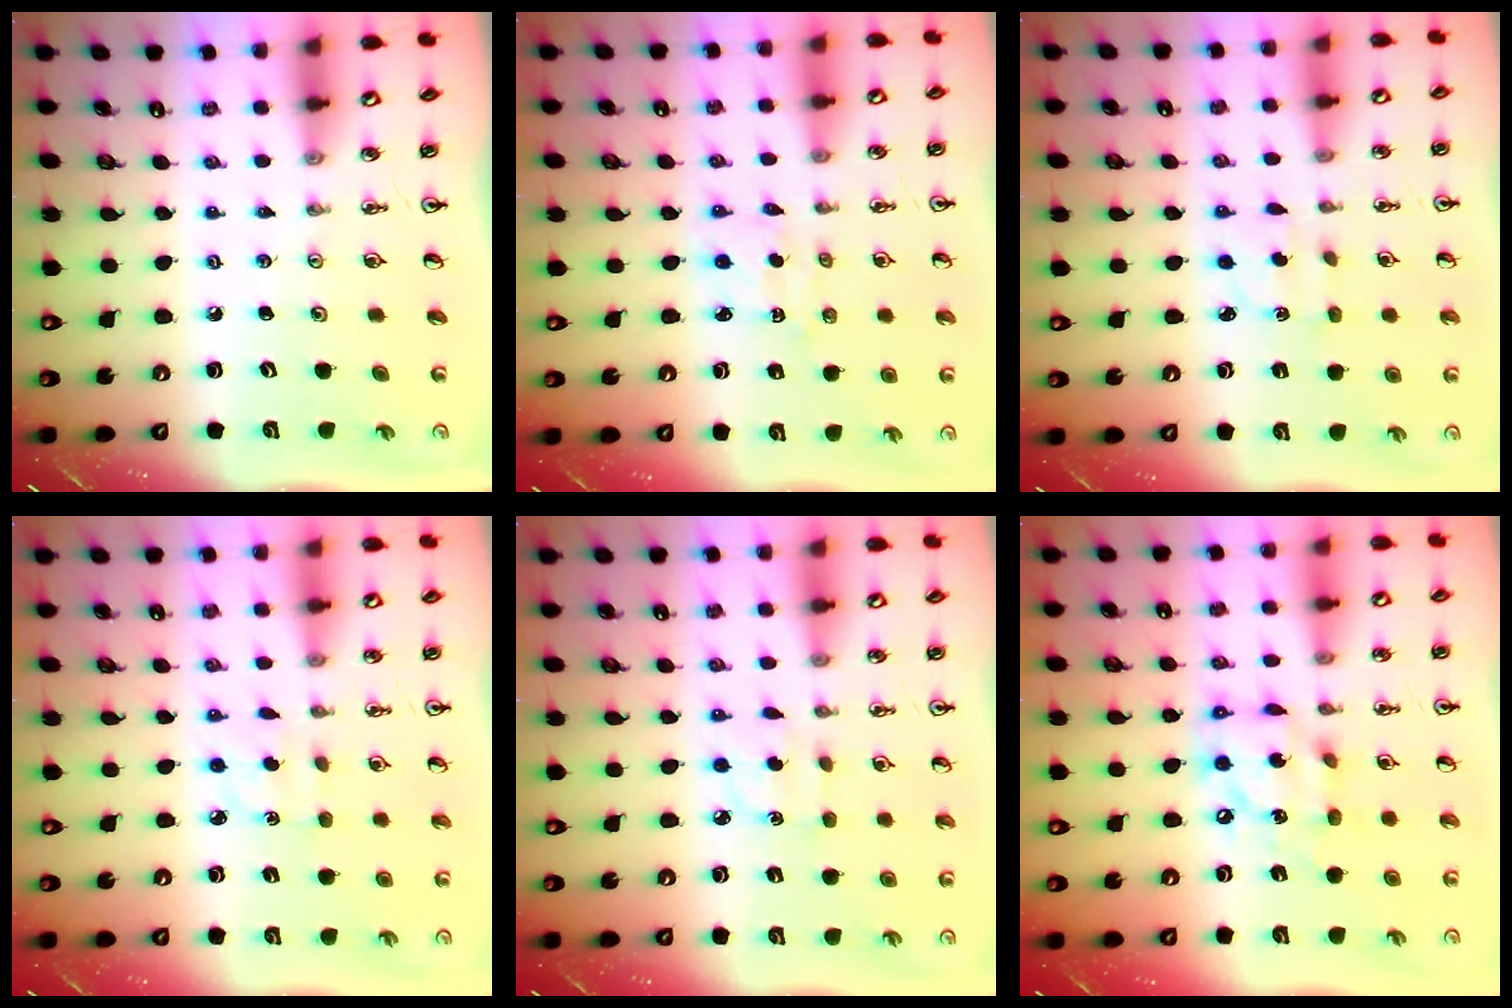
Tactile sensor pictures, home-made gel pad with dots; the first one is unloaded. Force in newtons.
{"total": 1.6, "press": 1.4, "slide": 0.7}
{"total": 2.7, "press": 2.6, "slide": 0.6}
{"total": 2.8, "press": 2.7, "slide": 0.7}
{"total": 3.5, "press": 3.4, "slide": 0.5}
{"total": 14.1, "press": 14.0, "slide": 1.2}